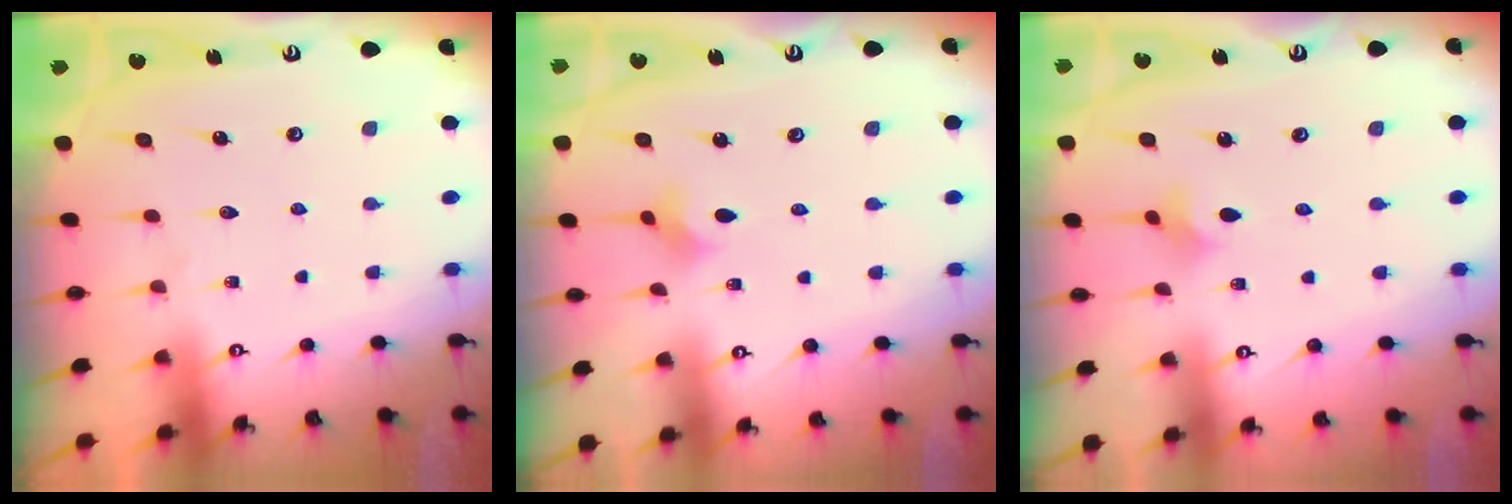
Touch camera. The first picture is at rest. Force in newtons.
{"total": 2.3, "press": 2.2, "slide": 0.4}
{"total": 2.6, "press": 2.6, "slide": 0.6}